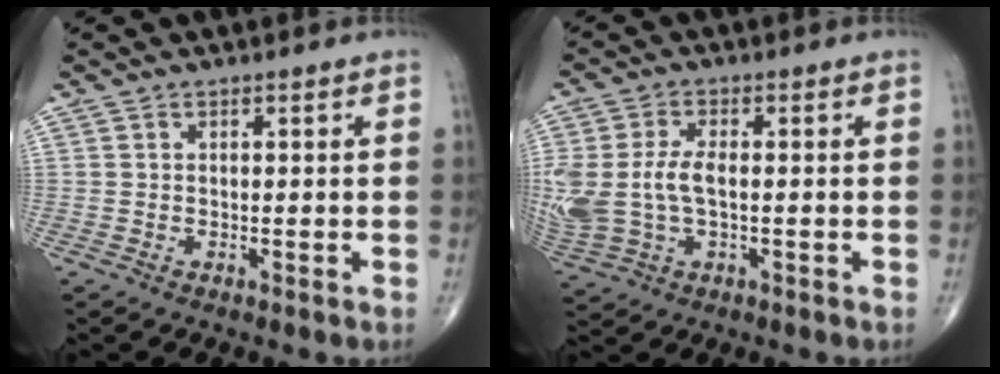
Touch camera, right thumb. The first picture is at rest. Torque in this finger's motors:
{"motor_torque": [0.27, 0.18, 0.94, 0.10, 0.14]}